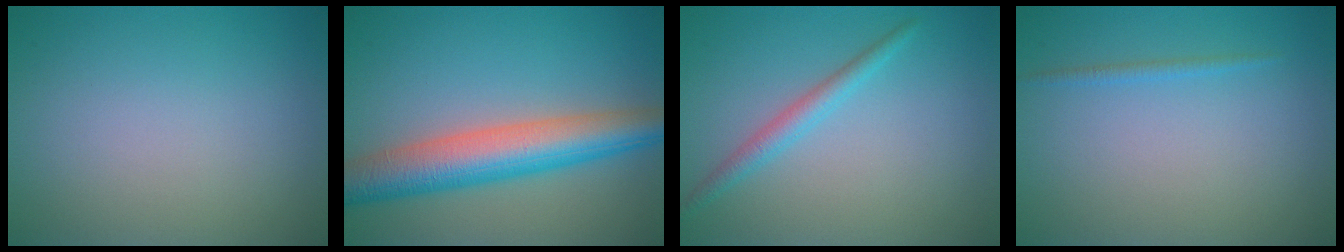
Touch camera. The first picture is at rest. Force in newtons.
{"total": 7.7, "press": 7.7, "slide": 0.2}
{"total": 2.0, "press": 1.9, "slide": 0.1}
{"total": 0.8, "press": 0.8, "slide": 0.1}